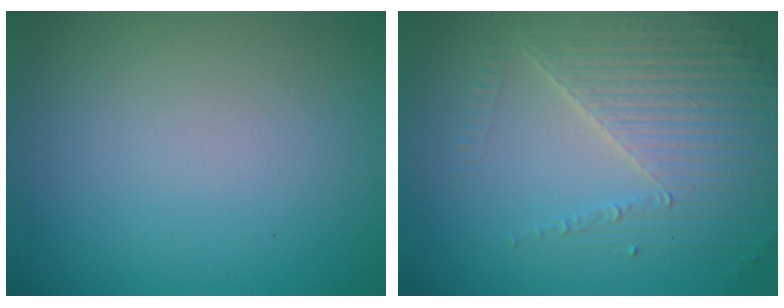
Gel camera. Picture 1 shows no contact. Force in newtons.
{"total": 4.4, "press": 3.9, "slide": 2.1}